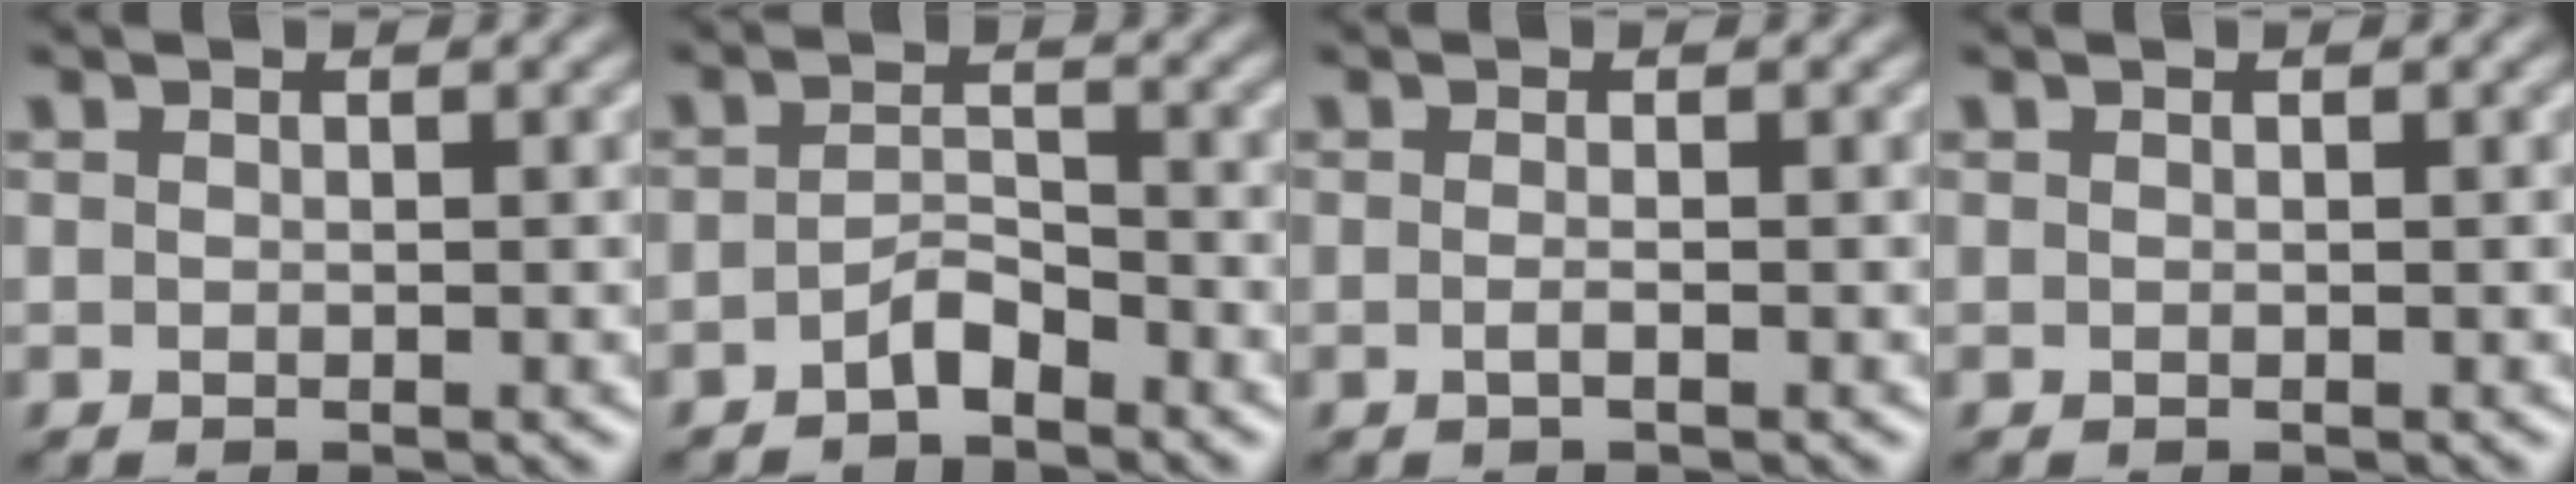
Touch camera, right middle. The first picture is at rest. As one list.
[{"total": 1.9, "force": [-1.5, 0.6, 1.0], "torque": [-0.020, 0.011, -0.030]}, {"total": 0.6, "force": [-0.3, -0.1, 0.5], "torque": [-0.013, 0.002, -0.004]}, {"total": 0.0}]